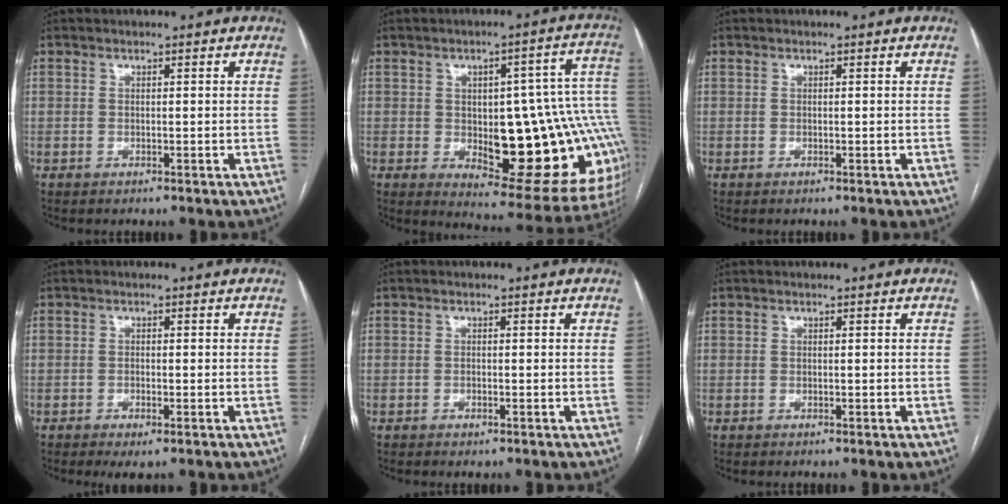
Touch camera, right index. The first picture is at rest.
{"total": 22.5, "force": [-2.7, 7.3, 21.1], "torque": [-0.174, 0.032, -0.009]}
{"total": 0.0}
{"total": 2.3, "force": [-1.3, 0.6, 1.9], "torque": [-0.031, -0.003, -0.017]}
{"total": 0.7, "force": [-0.5, 0.3, 0.5], "torque": [-0.007, -0.001, -0.004]}
{"total": 0.0}